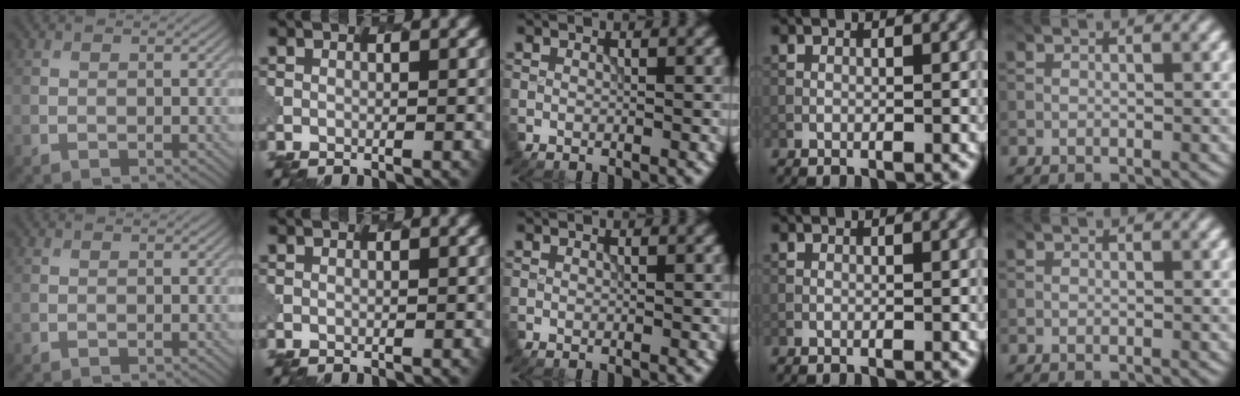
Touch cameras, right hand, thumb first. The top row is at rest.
{}